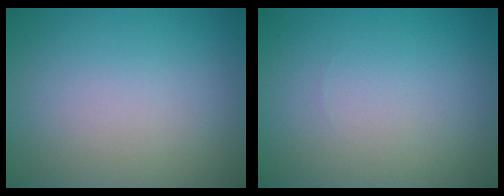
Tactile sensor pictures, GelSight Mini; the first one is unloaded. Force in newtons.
{"total": 0.0}